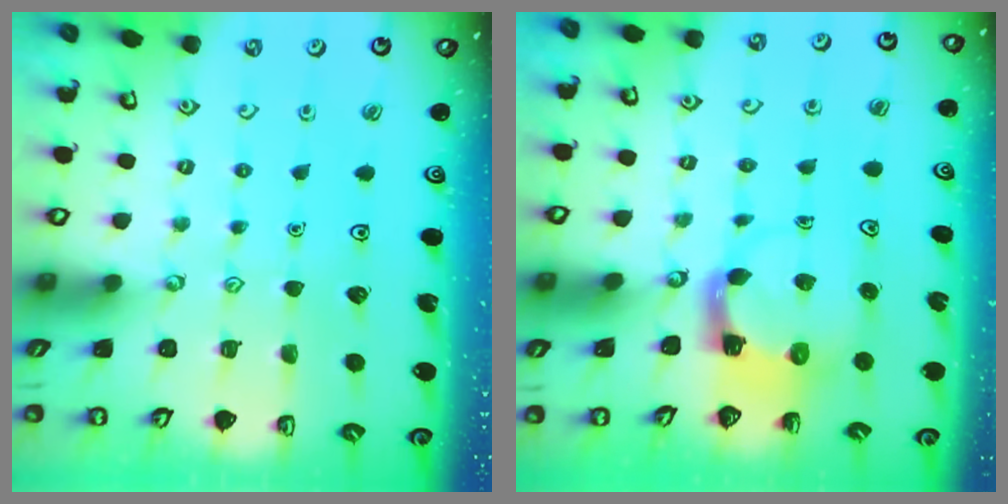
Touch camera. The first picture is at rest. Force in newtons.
{"total": 3.6, "press": 3.5, "slide": 0.6}